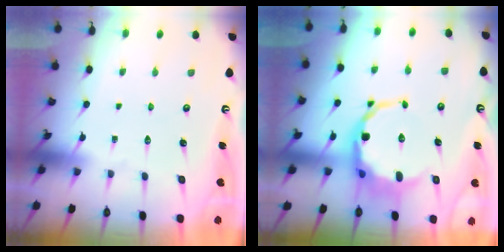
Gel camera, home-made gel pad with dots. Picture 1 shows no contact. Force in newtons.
{"total": 10.5, "press": 10.0, "slide": 3.0}